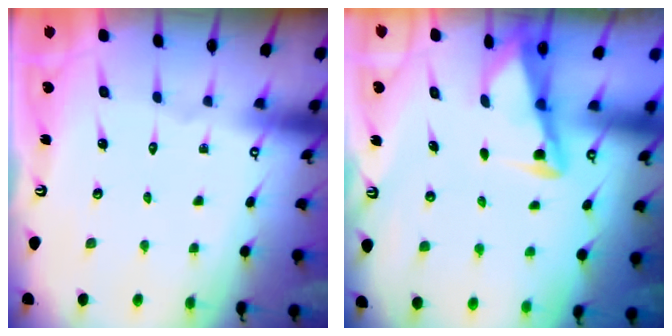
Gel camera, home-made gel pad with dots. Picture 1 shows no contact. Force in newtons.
{"total": 2.9, "press": 2.9, "slide": 0.4}